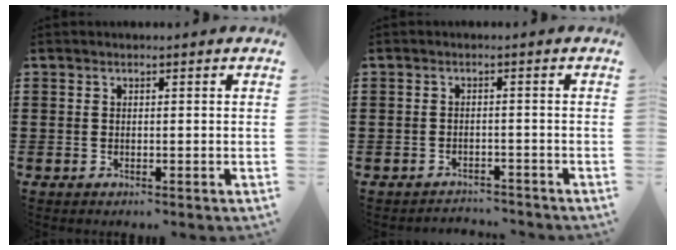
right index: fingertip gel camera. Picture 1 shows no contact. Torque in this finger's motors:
{"motor_torque": [-1.21, 0.93, -1.05, -0.21]}